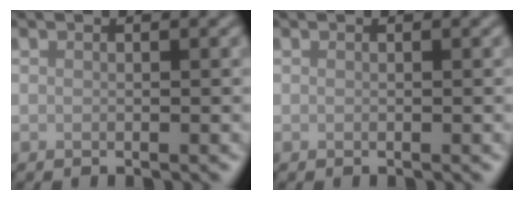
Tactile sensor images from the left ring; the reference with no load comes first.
{"total": 0.0}